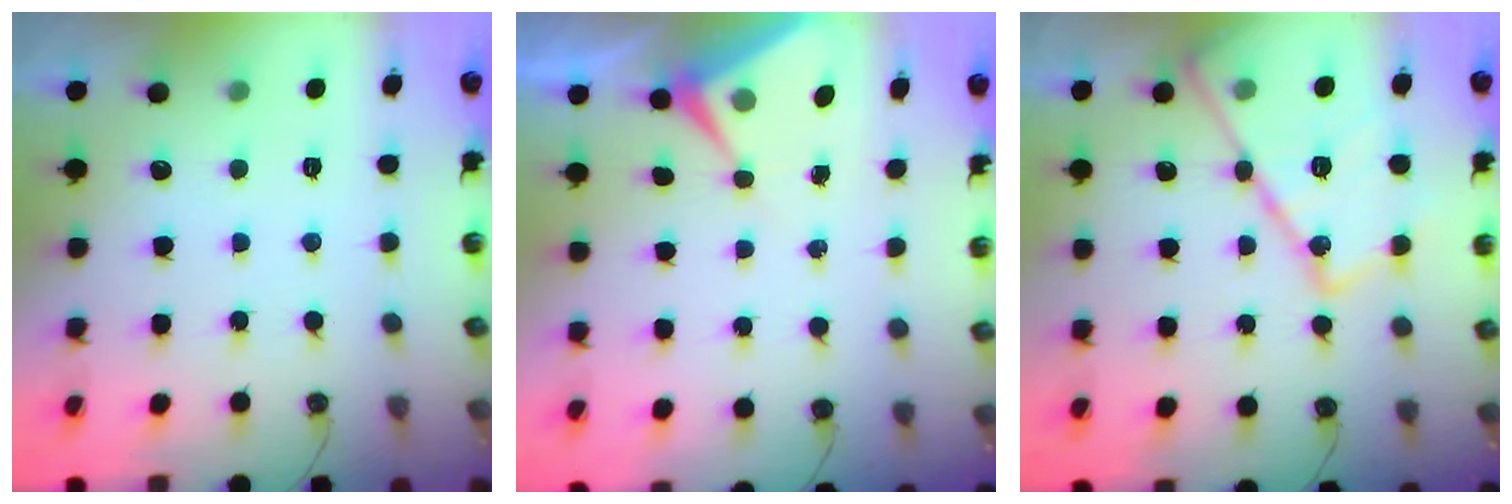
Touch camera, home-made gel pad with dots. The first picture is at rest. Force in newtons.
{"total": 5.8, "press": 5.8, "slide": 0.6}
{"total": 22.0, "press": 21.9, "slide": 1.9}